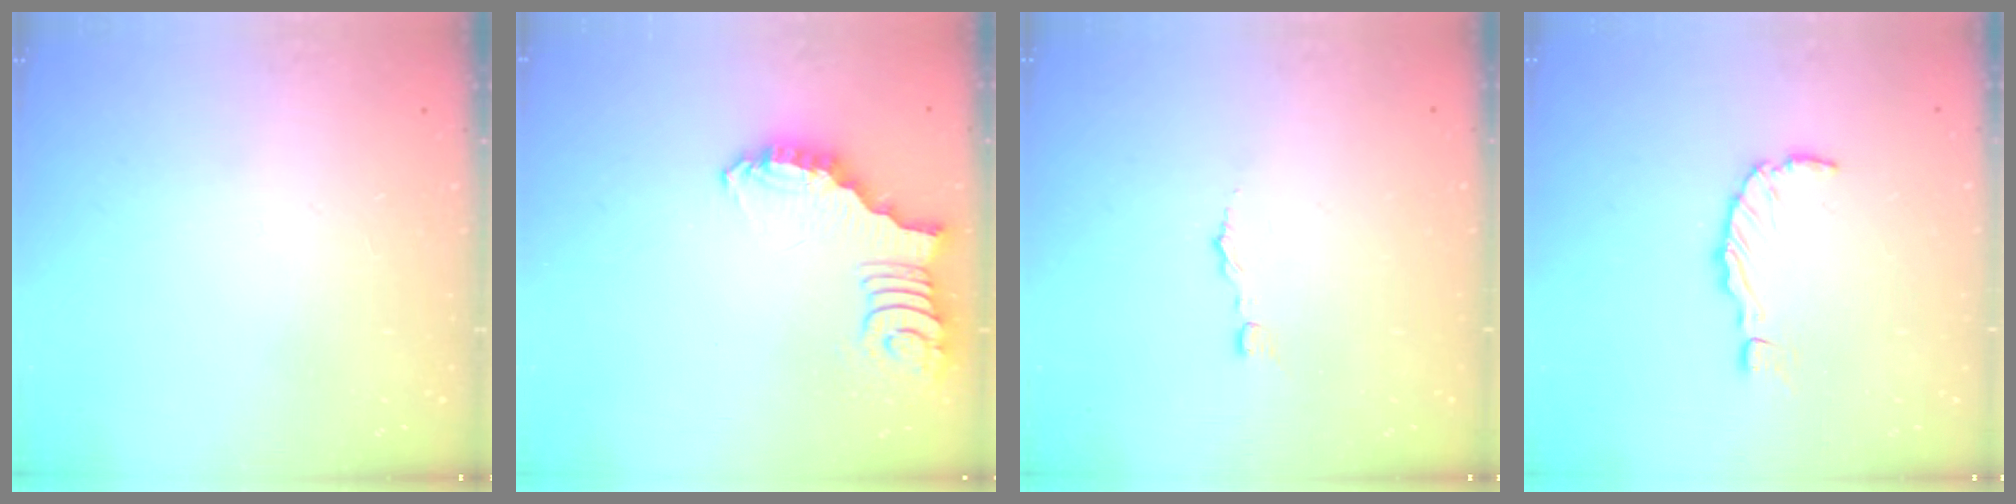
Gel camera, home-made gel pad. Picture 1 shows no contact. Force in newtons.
{"total": 2.6, "press": 2.5, "slide": 0.5}
{"total": 2.7, "press": 2.7, "slide": 0.3}
{"total": 1.5, "press": 1.4, "slide": 0.3}